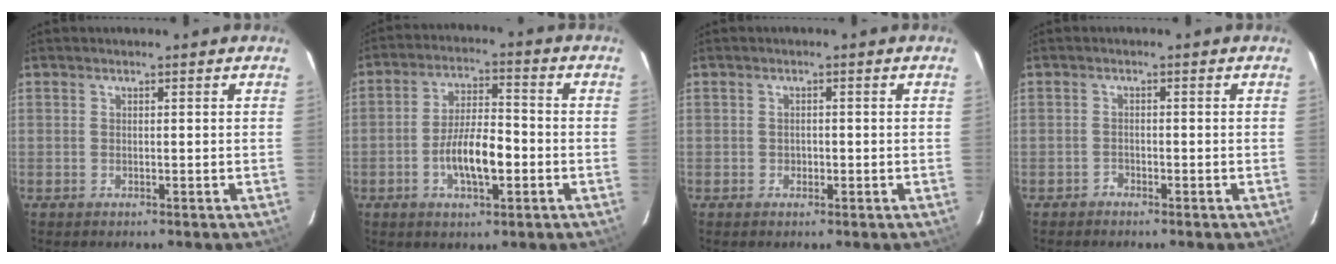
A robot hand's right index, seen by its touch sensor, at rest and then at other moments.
{"total": 9.2, "force": [-2.9, 3.1, 8.2], "torque": [-0.159, 0.004, -0.048]}
{"total": 1.0, "force": [-0.4, 0.9, 0.3], "torque": [-0.004, 0.000, -0.004]}
{"total": 1.1, "force": [-1.0, 0.4, -0.2], "torque": [0.001, 0.006, -0.018]}